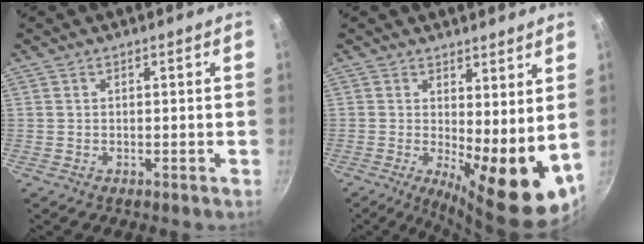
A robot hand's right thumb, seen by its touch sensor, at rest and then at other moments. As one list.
[{"total": 13.5, "force": [1.0, 4.9, 12.6], "torque": [-0.148, -0.024, 0.022]}]